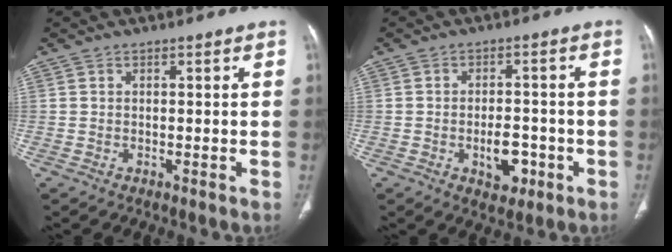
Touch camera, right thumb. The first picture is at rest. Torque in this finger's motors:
{"motor_torque": [0.94, 0.68, 0.87, -0.50, 0.20]}